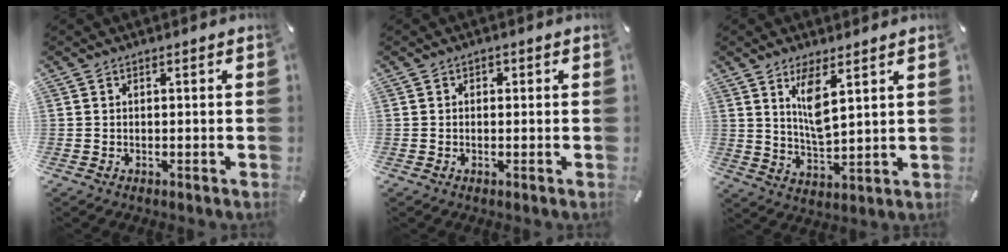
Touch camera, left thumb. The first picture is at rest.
{"total": 0.9, "force": [-0.1, 0.8, 0.3], "torque": [-0.006, 0.007, -0.004]}
{"total": 7.9, "force": [4.8, 2.5, 5.8], "torque": [-0.112, -0.016, 0.082]}